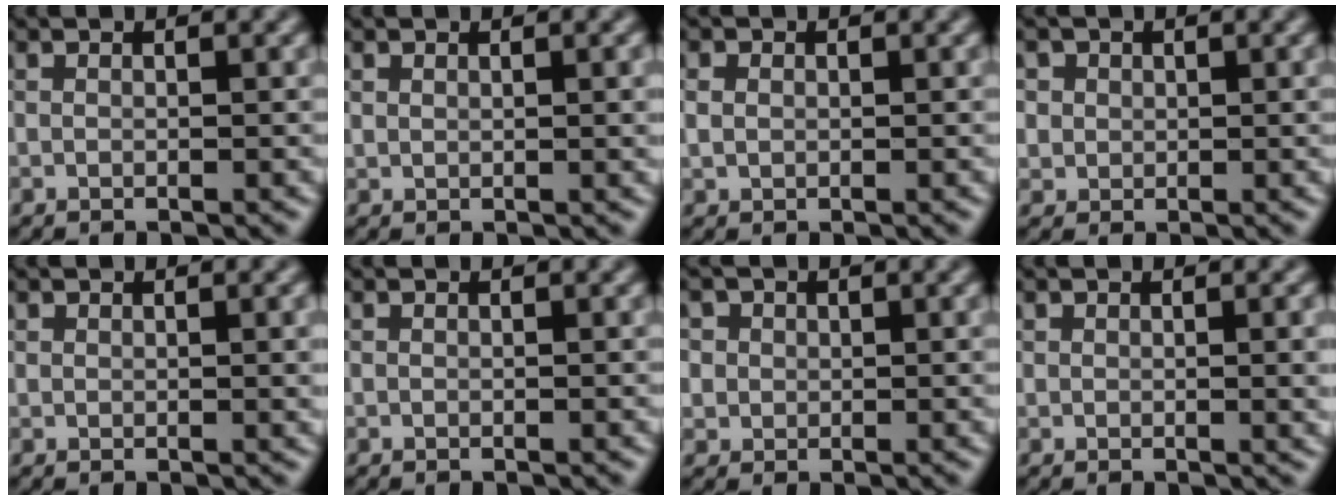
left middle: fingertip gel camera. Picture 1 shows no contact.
{"total": 1.1, "force": [0.4, 0.4, 1.0], "torque": [-0.010, 0.001, 0.016]}
{"total": 0.6, "force": [-0.1, 0.6, 0.2], "torque": [-0.018, 0.002, 0.013]}
{"total": 1.0, "force": [0.3, 0.9, -0.4], "torque": [-0.008, -0.002, 0.026]}
{"total": 1.6, "force": [0.6, 0.6, 1.3], "torque": [-0.012, 0.001, 0.019]}
{"total": 0.0}
{"total": 1.4, "force": [0.6, 1.3, -0.1], "torque": [-0.017, 0.004, 0.028]}
{"total": 2.3, "force": [0.4, 0.9, 2.1], "torque": [-0.016, 0.004, 0.017]}